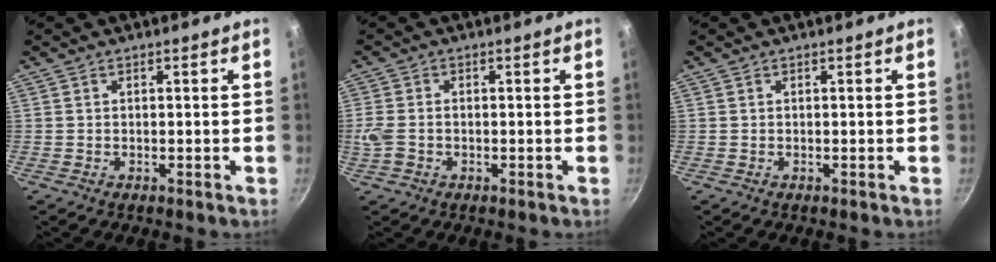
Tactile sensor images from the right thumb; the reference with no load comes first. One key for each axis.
{"total": 3.9, "fx": -1.1, "fy": 2.8, "fz": 2.5, "tx": -0.061, "ty": 0.004, "tz": -0.026}
{"total": 0.0}